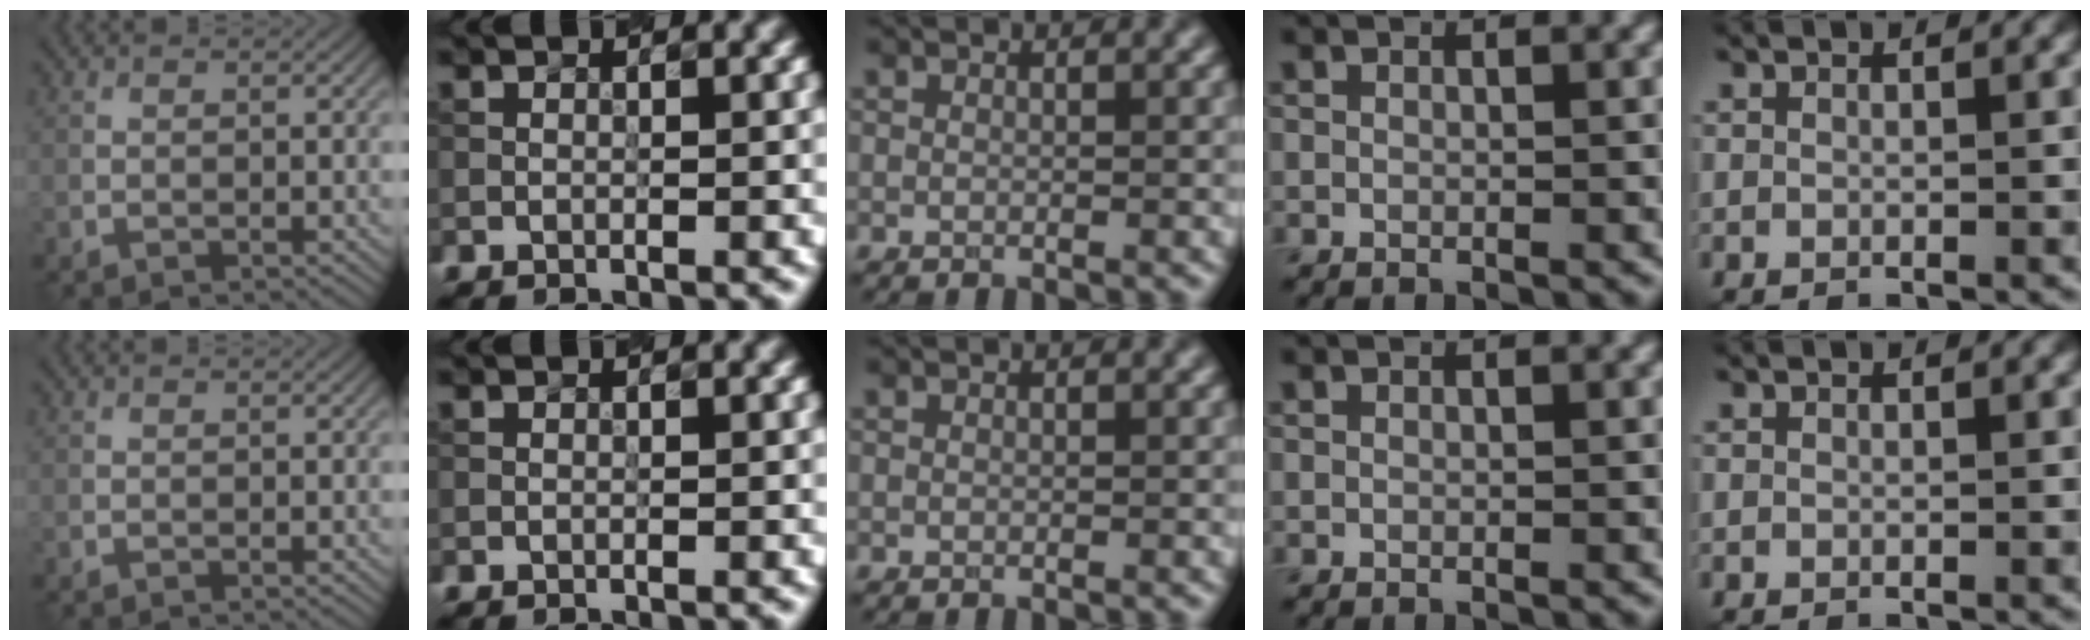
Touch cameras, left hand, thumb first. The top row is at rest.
{}